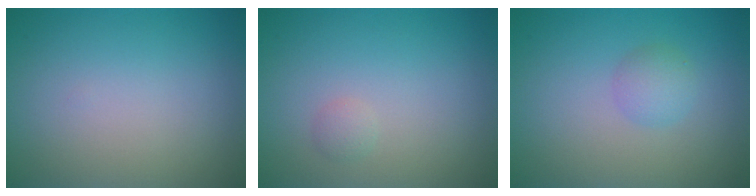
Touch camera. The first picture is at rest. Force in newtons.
{"total": 0.7, "press": 0.7, "slide": 0.0}
{"total": 1.7, "press": 1.7, "slide": 0.0}